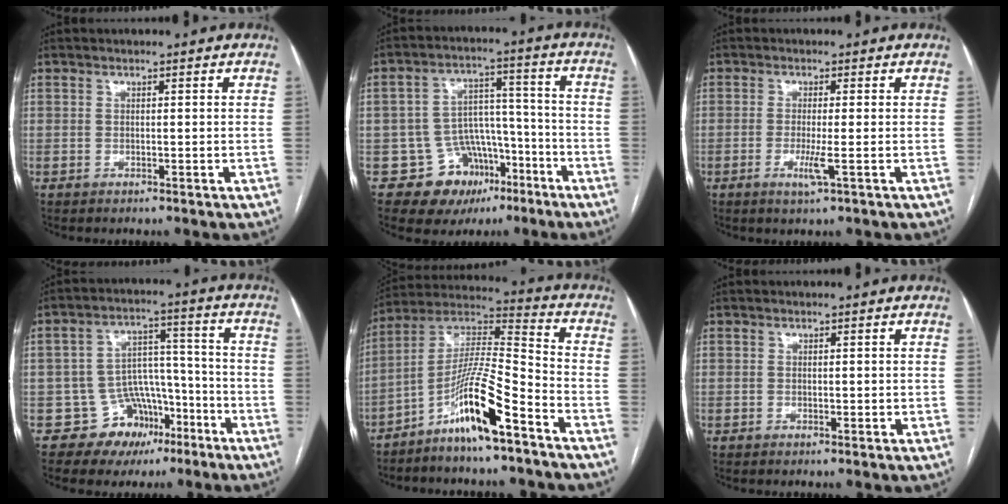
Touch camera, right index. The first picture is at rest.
{"total": 10.3, "force": [-5.7, 8.2, 2.5], "torque": [-0.019, 0.056, -0.077]}
{"total": 2.9, "force": [-0.9, -0.2, 2.7], "torque": [-0.056, -0.008, -0.017]}
{"total": 9.3, "force": [-5.3, 7.4, 1.7], "torque": [-0.008, 0.054, -0.072]}
{"total": 12.9, "force": [-8.0, 0.7, 10.2], "torque": [-0.196, 0.007, -0.152]}
{"total": 0.7, "force": [0.2, 0.5, 0.4], "torque": [-0.003, -0.002, 0.004]}